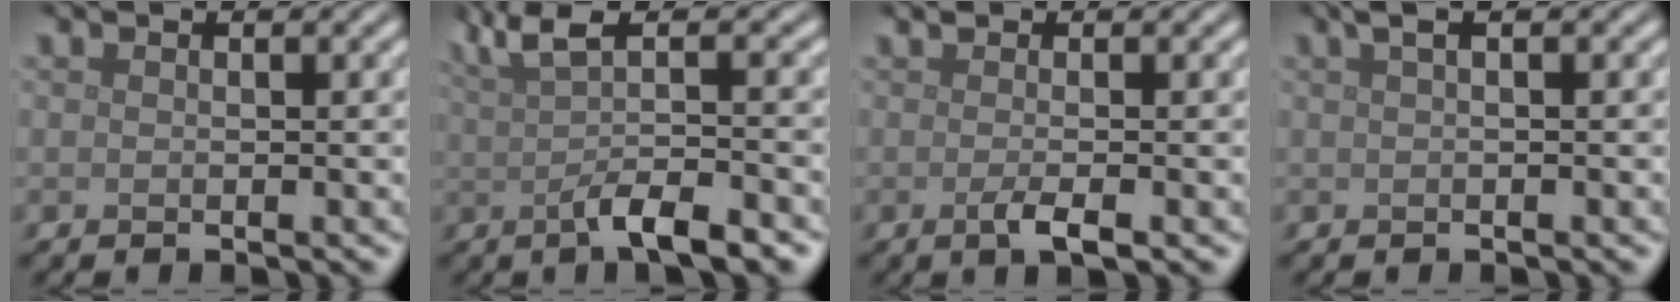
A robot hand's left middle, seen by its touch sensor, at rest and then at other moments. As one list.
[{"total": 6.0, "force": [0.0, 1.7, 5.8], "torque": [-0.091, 0.006, -0.003]}, {"total": 1.9, "force": [-0.4, 0.5, 1.8], "torque": [-0.031, -0.003, -0.011]}, {"total": 1.9, "force": [0.7, 0.5, 1.7], "torque": [-0.026, 0.010, 0.008]}]